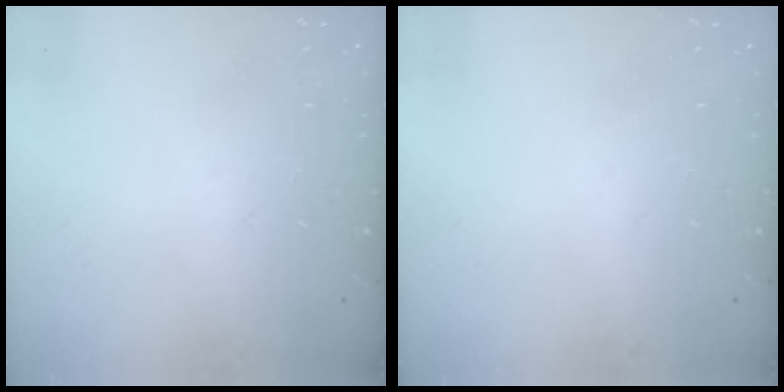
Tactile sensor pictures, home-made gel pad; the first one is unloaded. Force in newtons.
{"total": 0.0}